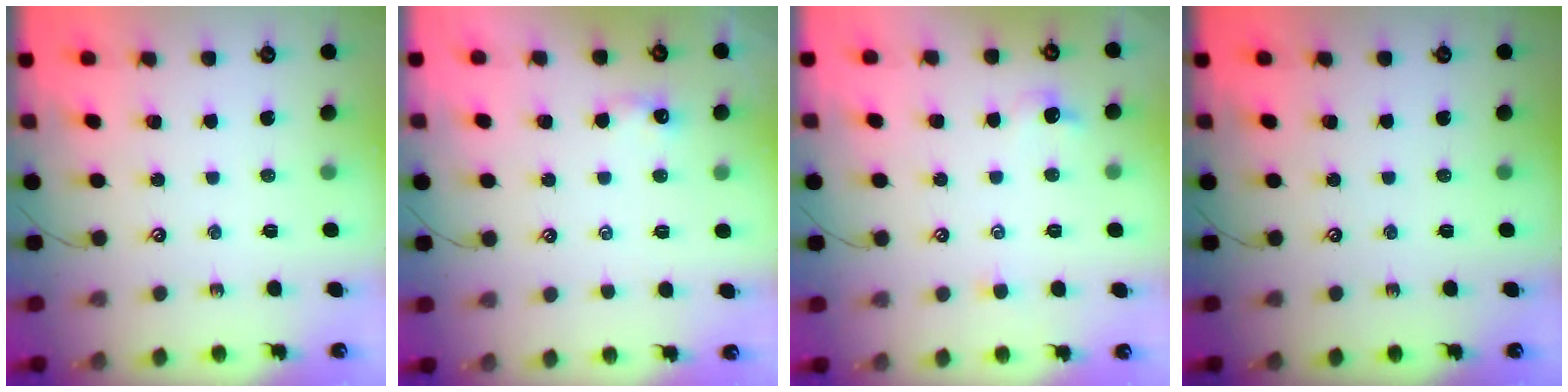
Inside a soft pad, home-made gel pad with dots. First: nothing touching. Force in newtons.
{"total": 1.2, "press": 1.2, "slide": 0.3}
{"total": 0.0}
{"total": 0.0}